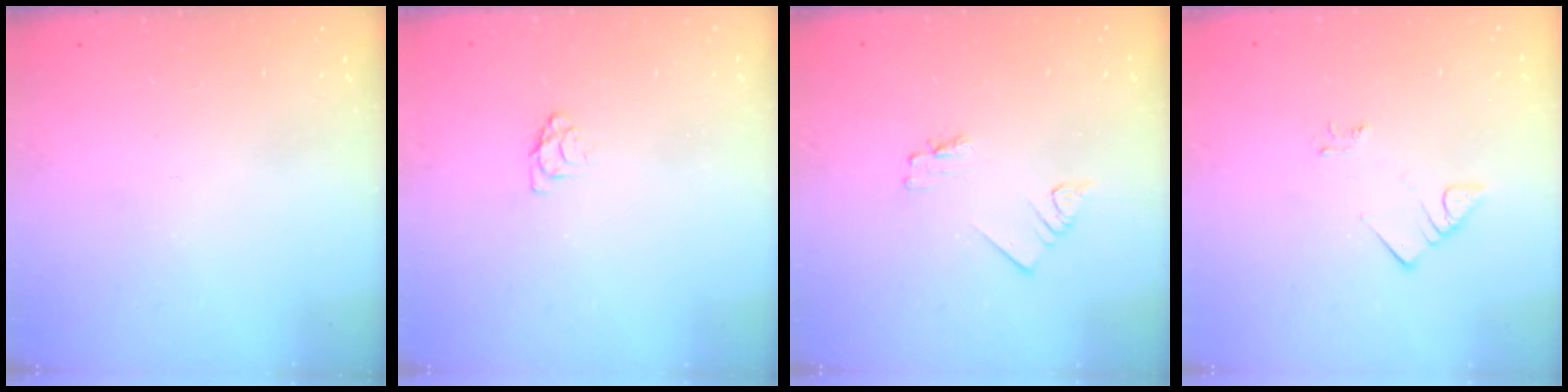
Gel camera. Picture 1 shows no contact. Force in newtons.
{"total": 3.7, "press": 3.7, "slide": 0.4}
{"total": 1.8, "press": 1.7, "slide": 0.2}
{"total": 3.2, "press": 3.2, "slide": 0.1}